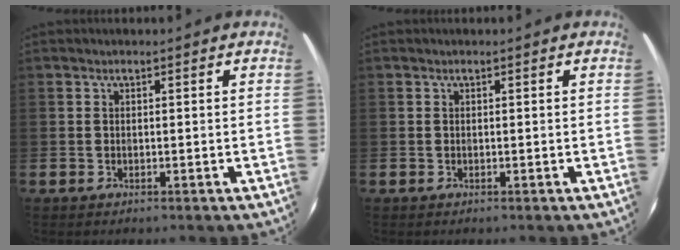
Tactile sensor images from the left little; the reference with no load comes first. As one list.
[{"total": 0.0}]